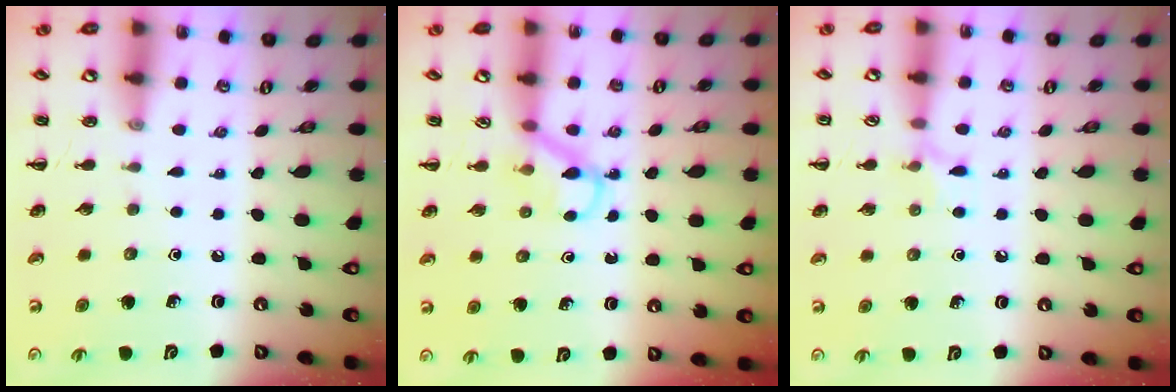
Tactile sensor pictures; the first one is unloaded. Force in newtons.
{"total": 3.7, "press": 3.5, "slide": 1.2}
{"total": 6.4, "press": 5.9, "slide": 2.4}